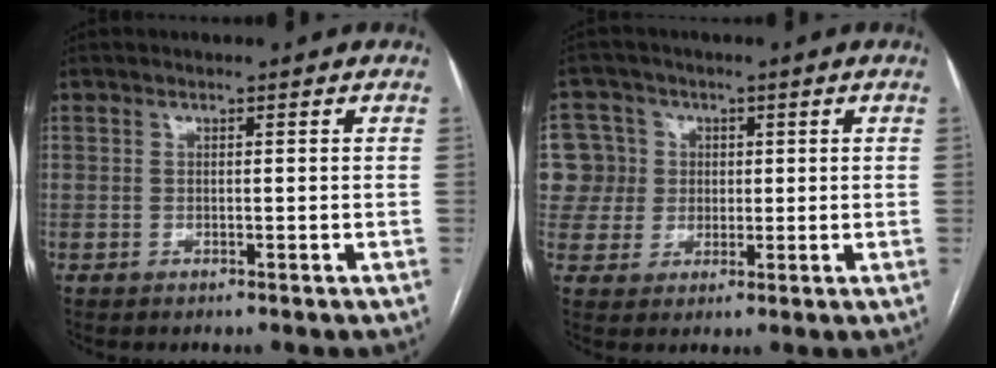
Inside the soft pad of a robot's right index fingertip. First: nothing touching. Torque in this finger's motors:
{"motor_torque": [0.24, 0.05, 0.07, 0.00]}